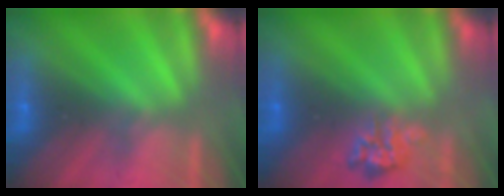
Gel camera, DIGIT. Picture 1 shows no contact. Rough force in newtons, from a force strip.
{"total": 2.4}